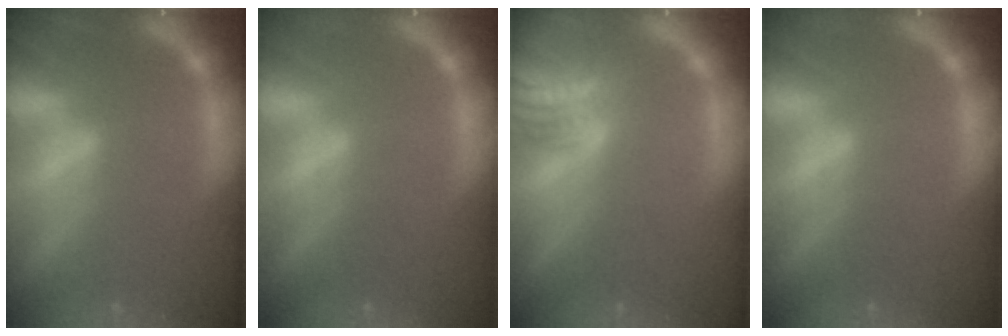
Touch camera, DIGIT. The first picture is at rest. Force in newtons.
{"total": 0.0}
{"total": 7.0}
{"total": 0.0}